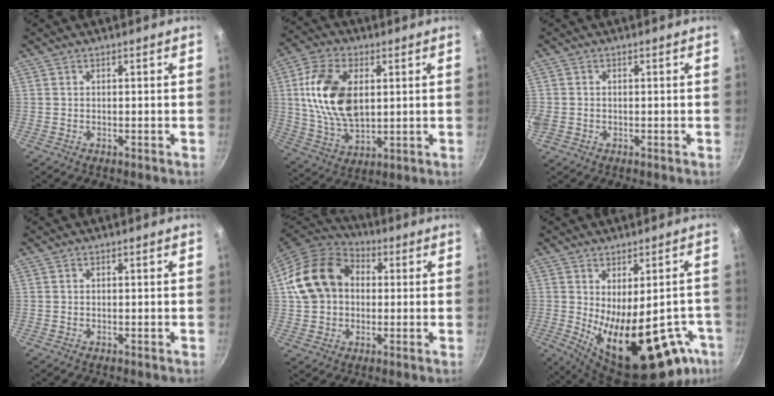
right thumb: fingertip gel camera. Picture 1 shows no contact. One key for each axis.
{"total": 15.8, "fx": 2.9, "fy": 9.4, "fz": 12.4, "tx": -0.221, "ty": -0.007, "tz": 0.058}
{"total": 3.8, "fx": -0.7, "fy": 3.1, "fz": 2.0, "tx": -0.049, "ty": 0.001, "tz": -0.015}
{"total": 0.0}
{"total": 16.8, "fx": 2.3, "fy": 13.1, "fz": 10.3, "tx": -0.171, "ty": 0.034, "tz": 0.028}
{"total": 22.5, "fx": -6.8, "fy": 10.7, "fz": 18.5, "tx": -0.220, "ty": -0.024, "tz": -0.067}